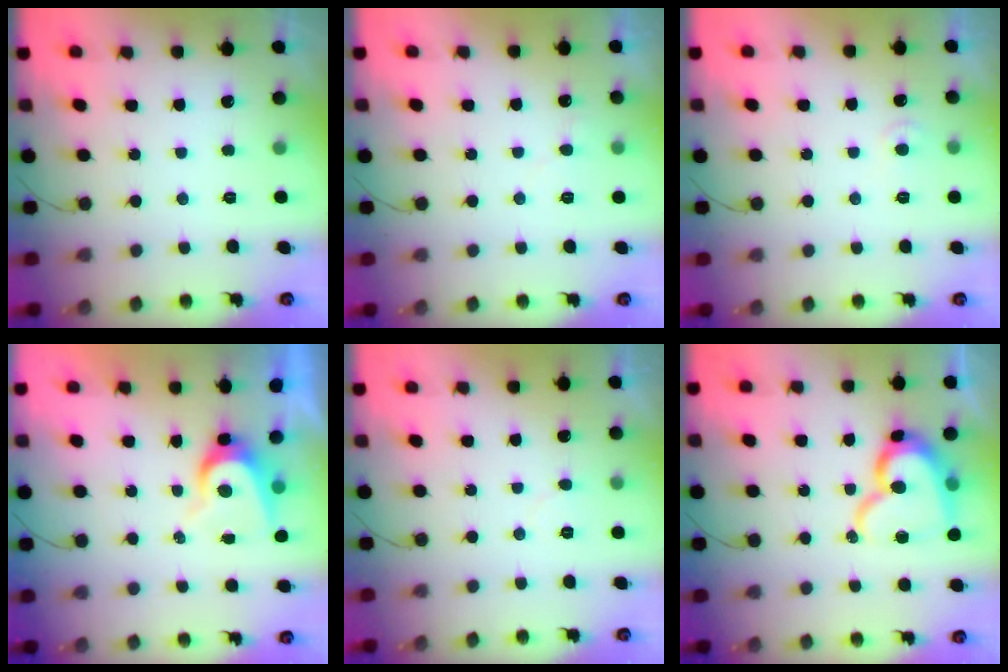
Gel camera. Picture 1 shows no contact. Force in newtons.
{"total": 3.8, "press": 3.7, "slide": 0.2}
{"total": 3.6, "press": 3.6, "slide": 0.4}
{"total": 6.8, "press": 6.8, "slide": 0.6}
{"total": 3.2, "press": 3.2, "slide": 0.3}
{"total": 16.4, "press": 16.4, "slide": 1.5}